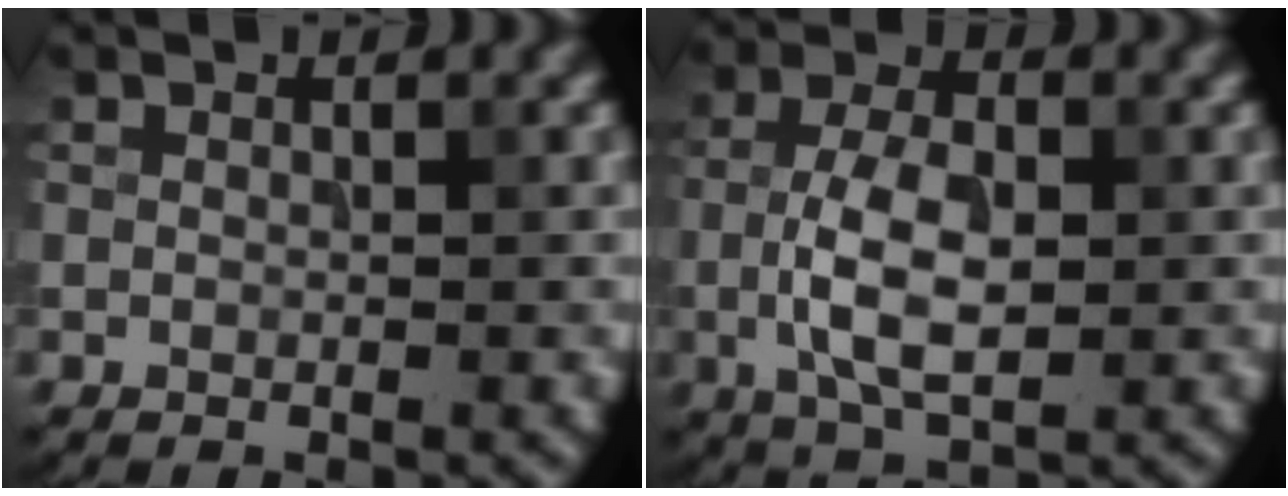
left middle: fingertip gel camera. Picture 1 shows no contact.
{"total": 5.8, "force": [-0.9, 2.8, 5.0], "torque": [-0.108, 0.000, -0.018]}